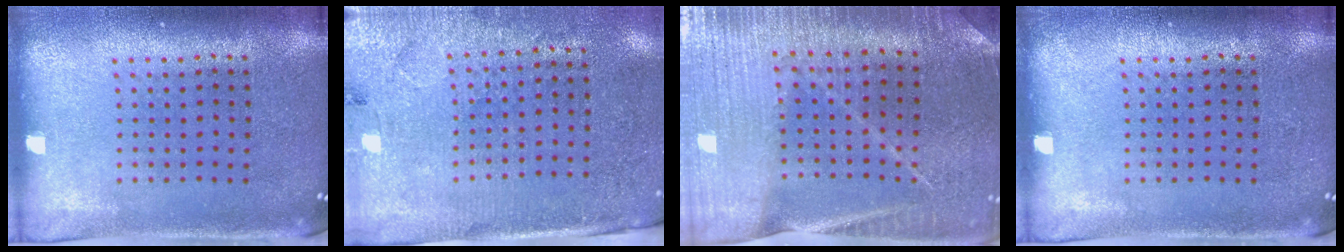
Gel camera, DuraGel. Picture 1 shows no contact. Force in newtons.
{"total": 2.8, "press": 2.6, "slide": 1.1}
{"total": 2.6, "press": 2.6, "slide": 0.4}
{"total": 0.0}